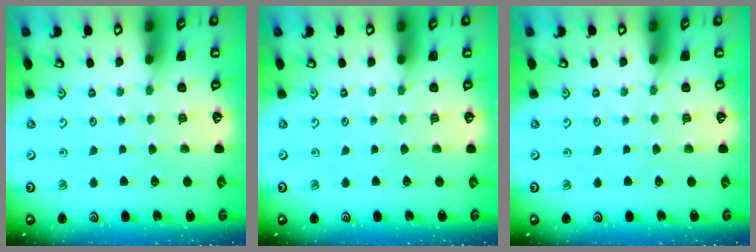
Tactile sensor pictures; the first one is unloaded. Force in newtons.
{"total": 0.0}
{"total": 0.0}